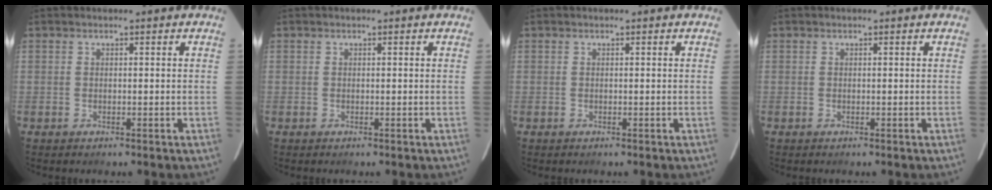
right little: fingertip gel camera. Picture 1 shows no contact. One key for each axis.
{"total": 0.0}
{"total": 0.0}
{"total": 0.0}